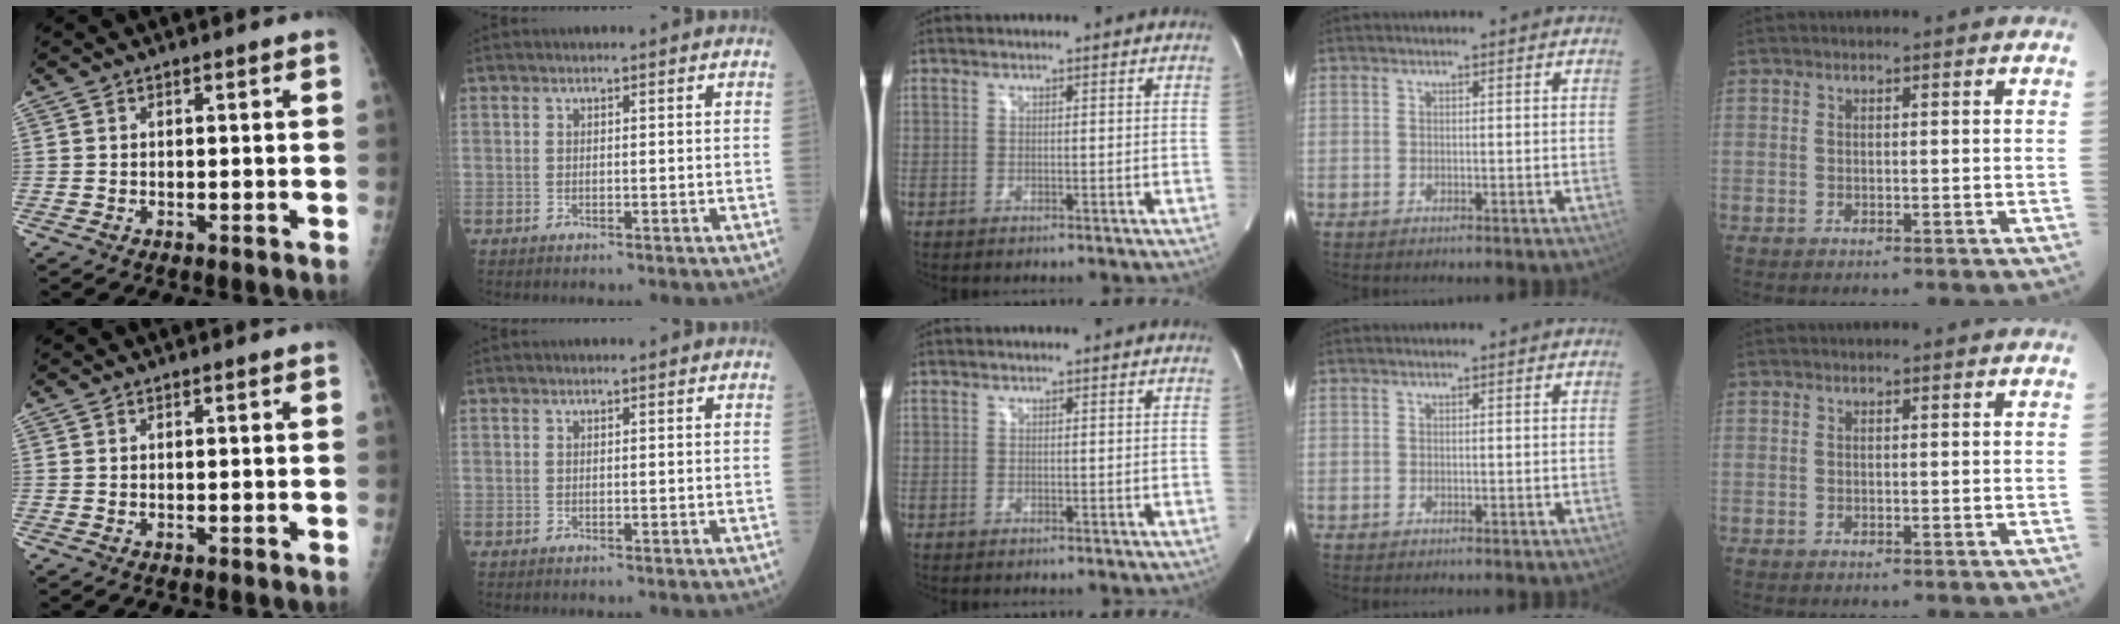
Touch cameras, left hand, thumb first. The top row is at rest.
{}